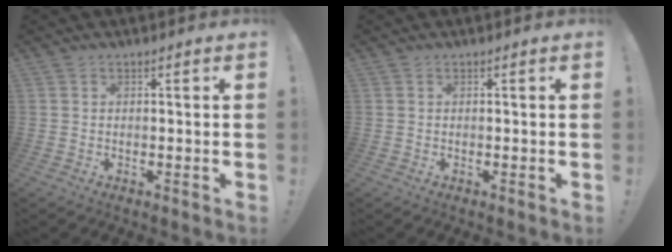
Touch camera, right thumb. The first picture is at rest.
{"total": 0.0}